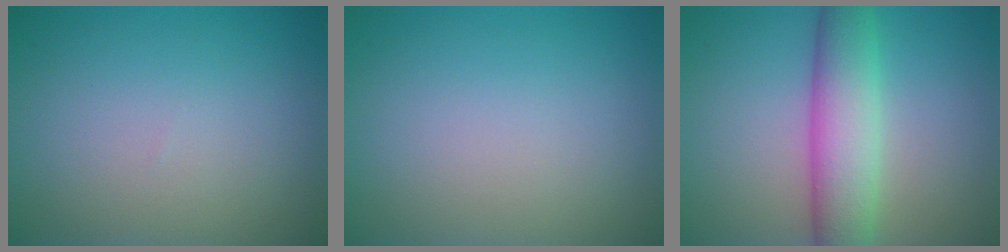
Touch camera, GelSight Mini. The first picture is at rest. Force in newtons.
{"total": 0.0}
{"total": 6.2, "press": 6.2, "slide": 0.1}